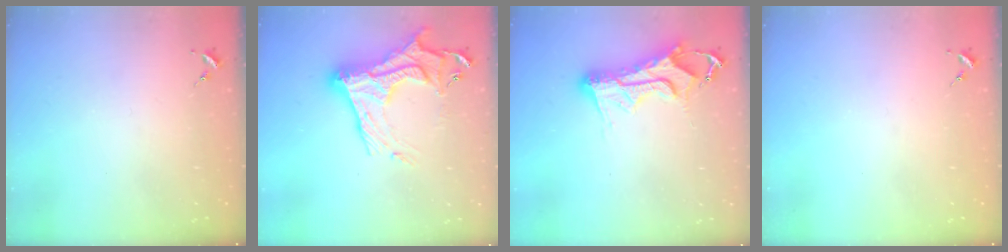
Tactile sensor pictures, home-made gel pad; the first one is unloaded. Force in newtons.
{"total": 20.5, "press": 20.4, "slide": 1.6}
{"total": 13.8, "press": 13.8, "slide": 1.2}
{"total": 0.0}